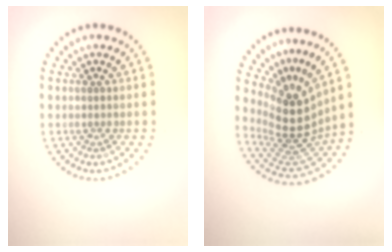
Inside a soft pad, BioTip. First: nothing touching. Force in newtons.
{"total": 5.2, "press": 3.7, "slide": 3.7}